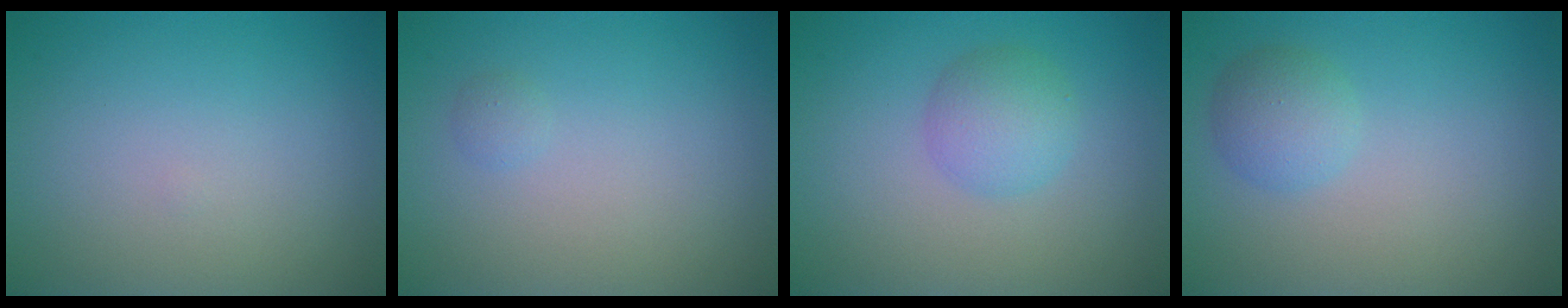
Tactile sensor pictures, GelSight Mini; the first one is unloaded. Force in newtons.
{"total": 0.6, "press": 0.6, "slide": 0.0}
{"total": 2.8, "press": 2.8, "slide": 0.1}
{"total": 2.3, "press": 2.3, "slide": 0.1}